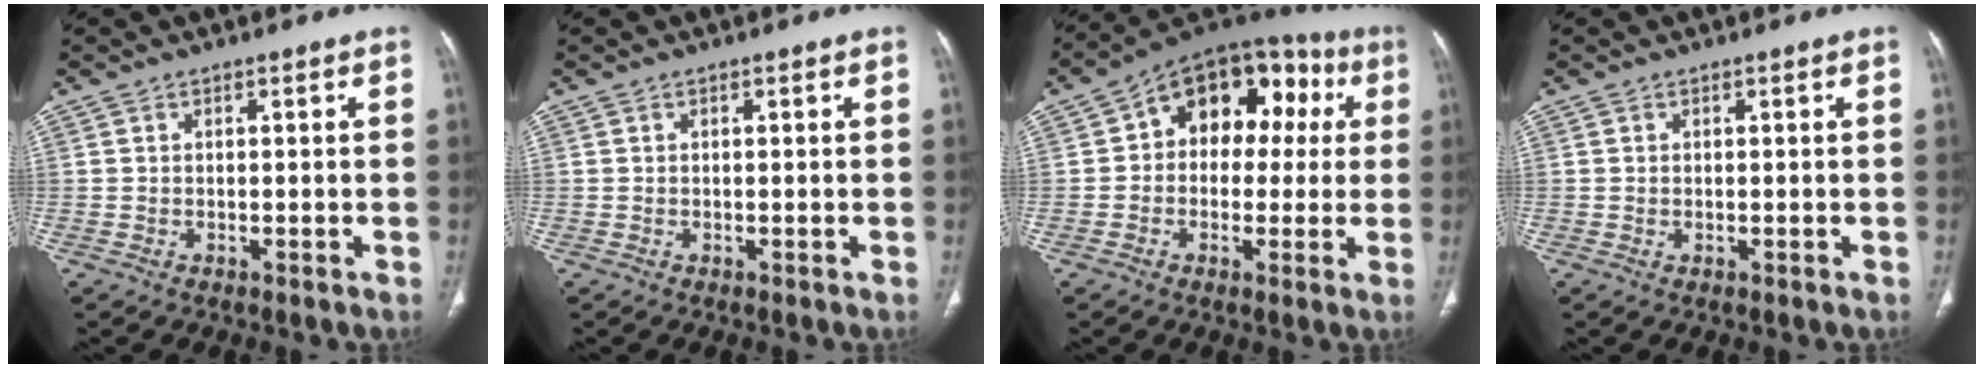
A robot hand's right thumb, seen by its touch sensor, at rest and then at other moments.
{"total": 0.0}
{"total": 16.6, "force": [3.1, 11.4, 11.7], "torque": [-0.101, 0.045, 0.034]}
{"total": 0.0}